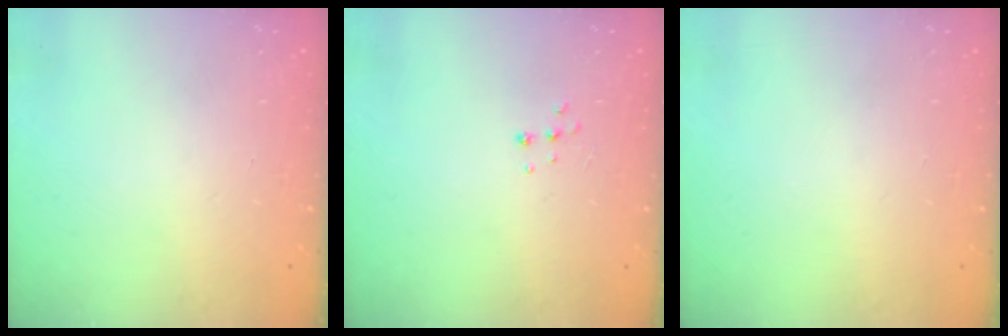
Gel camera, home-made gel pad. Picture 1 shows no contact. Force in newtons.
{"total": 4.6, "press": 4.5, "slide": 0.8}
{"total": 0.0}